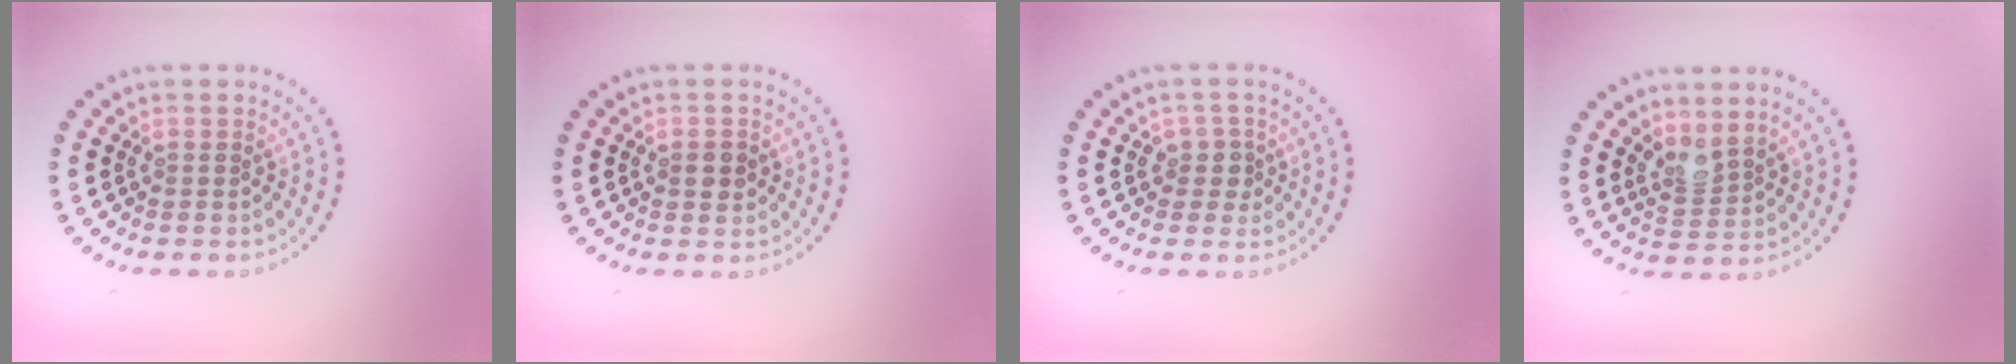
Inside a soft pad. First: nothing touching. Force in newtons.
{"total": 1.4, "press": 1.4, "slide": 0.2}
{"total": 1.8, "press": 1.5, "slide": 1.1}
{"total": 2.1, "press": 1.6, "slide": 1.4}